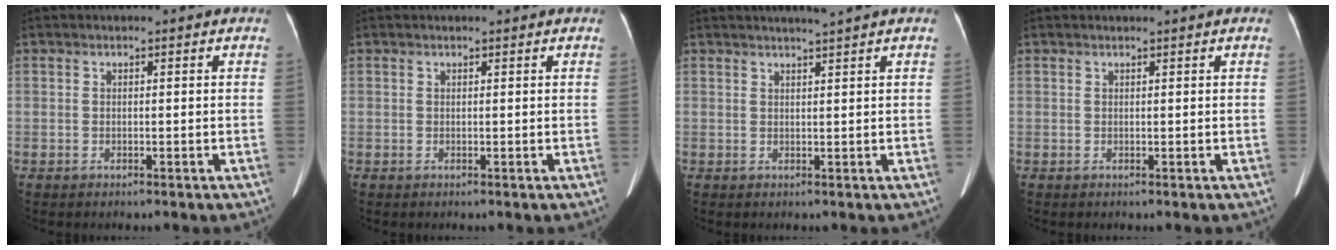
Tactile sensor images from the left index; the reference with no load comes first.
{"total": 0.9, "force": [0.8, 0.1, 0.3], "torque": [-0.004, 0.011, 0.013]}
{"total": 2.5, "force": [2.1, -0.9, 0.9], "torque": [-0.009, 0.002, 0.037]}
{"total": 0.9, "force": [0.8, -0.2, 0.4], "torque": [-0.006, 0.011, 0.020]}